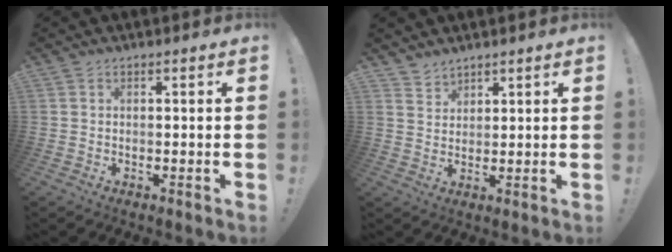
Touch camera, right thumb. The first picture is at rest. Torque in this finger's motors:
{"motor_torque": [-0.42, 0.26, -0.24, 0.26, 0.02]}